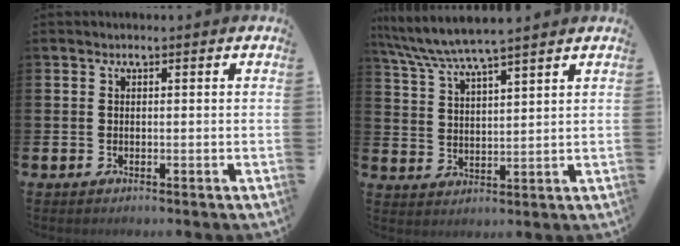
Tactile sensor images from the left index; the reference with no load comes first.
{"total": 6.0, "force": [5.6, 0.2, 2.2], "torque": [-0.059, -0.028, 0.098]}